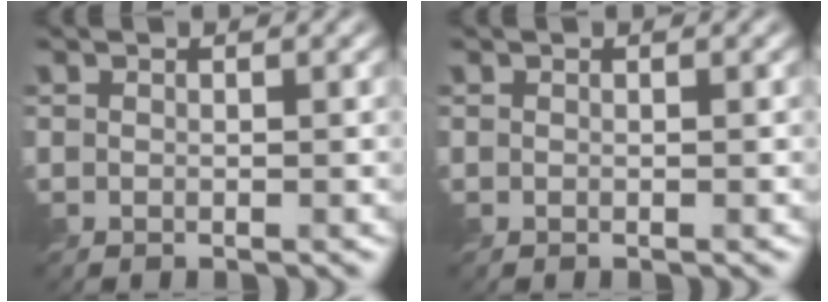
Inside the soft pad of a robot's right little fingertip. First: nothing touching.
{"total": 0.0}